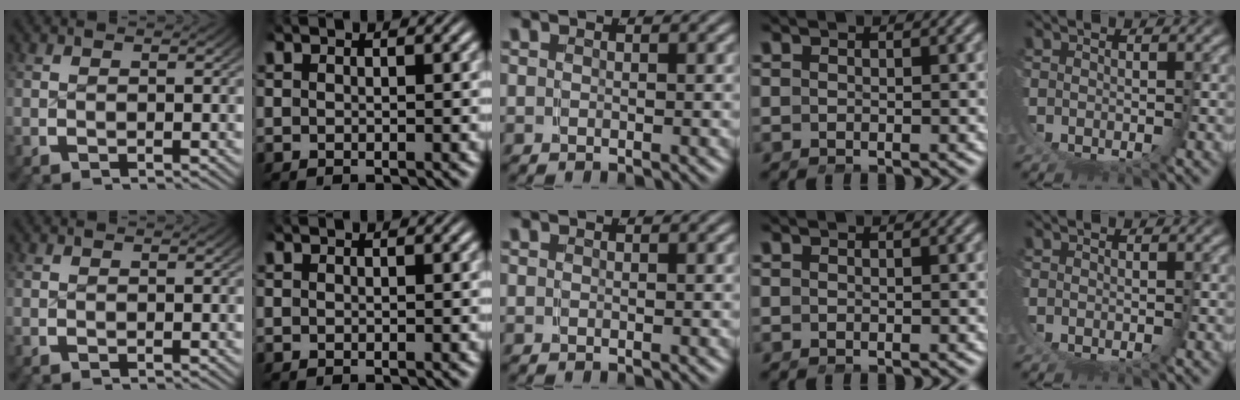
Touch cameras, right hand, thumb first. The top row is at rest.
{}